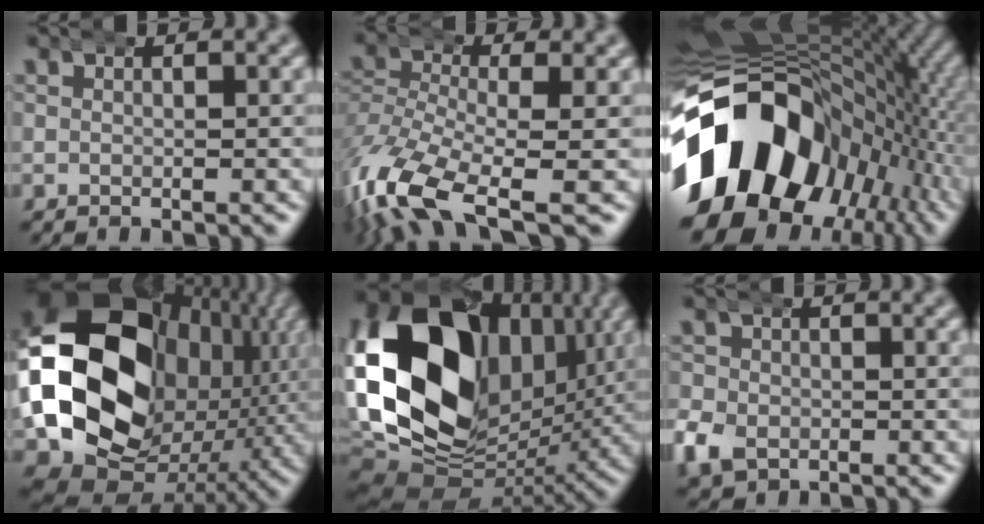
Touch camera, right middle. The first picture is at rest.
{"total": 9.0, "force": [-5.3, 4.2, 5.9], "torque": [-0.156, -0.055, -0.063]}
{"total": 27.3, "force": [-2.8, 18.9, 19.5], "torque": [-0.309, -0.025, -0.040]}
{"total": 29.3, "force": [1.4, 20.4, 21.0], "torque": [-0.352, -0.040, 0.035]}
{"total": 27.2, "force": [2.8, 18.9, 19.4], "torque": [-0.316, -0.020, 0.058]}
{"total": 3.5, "force": [-1.3, 2.9, 1.3], "torque": [-0.040, -0.015, -0.019]}